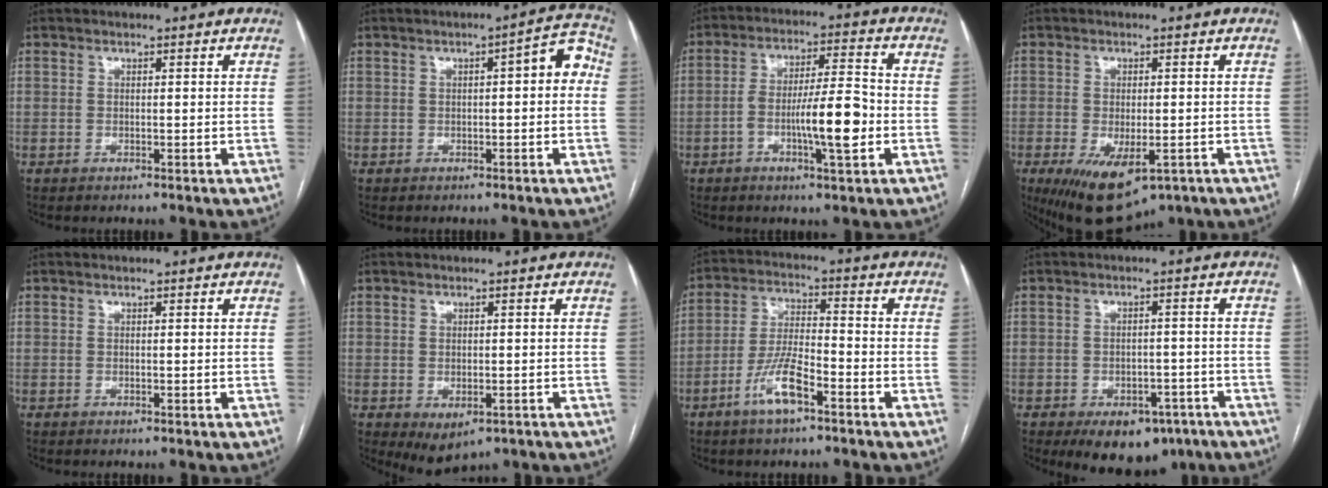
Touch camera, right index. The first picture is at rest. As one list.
[{"total": 5.3, "force": [0.5, 1.4, 5.1], "torque": [-0.056, 0.026, 0.001]}, {"total": 10.3, "force": [-2.9, 1.4, 9.8], "torque": [-0.167, 0.011, -0.049]}, {"total": 11.3, "force": [-5.9, 5.0, 8.2], "torque": [-0.147, -0.021, -0.080]}, {"total": 0.0}, {"total": 3.9, "force": [-1.7, 2.3, 2.7], "torque": [-0.037, -0.005, -0.011]}, {"total": 8.1, "force": [-4.5, 1.8, 6.5], "torque": [-0.135, 0.001, -0.086]}, {"total": 9.5, "force": [-6.2, 5.5, 4.6], "torque": [-0.046, 0.012, -0.083]}]